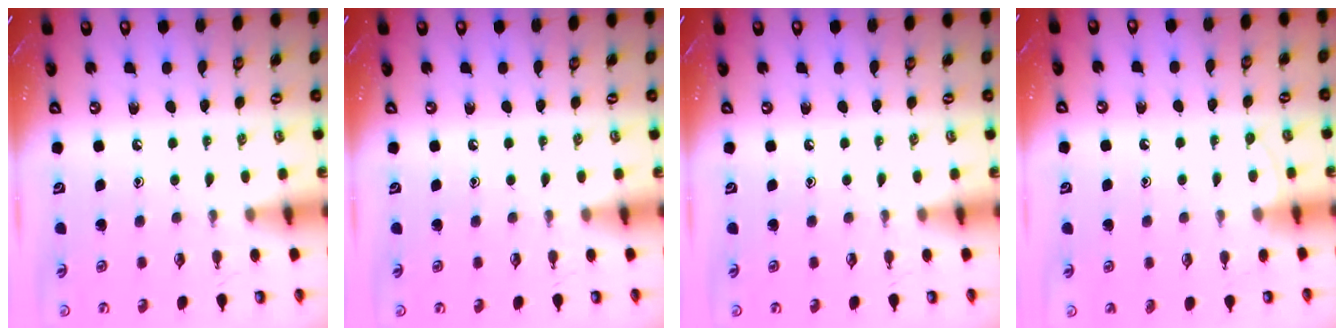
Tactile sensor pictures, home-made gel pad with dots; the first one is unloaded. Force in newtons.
{"total": 0.0}
{"total": 0.0}
{"total": 3.9, "press": 3.9, "slide": 0.3}